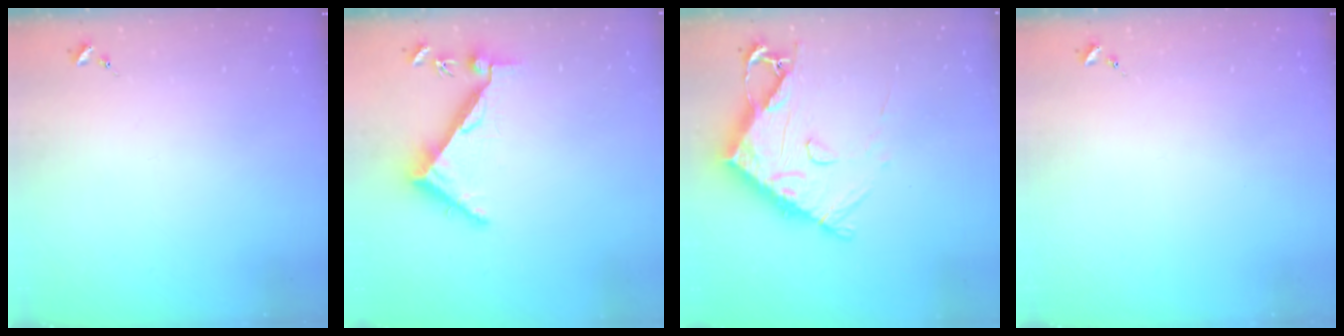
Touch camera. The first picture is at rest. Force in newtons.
{"total": 6.4, "press": 6.4, "slide": 0.7}
{"total": 14.6, "press": 14.6, "slide": 1.5}
{"total": 0.0}